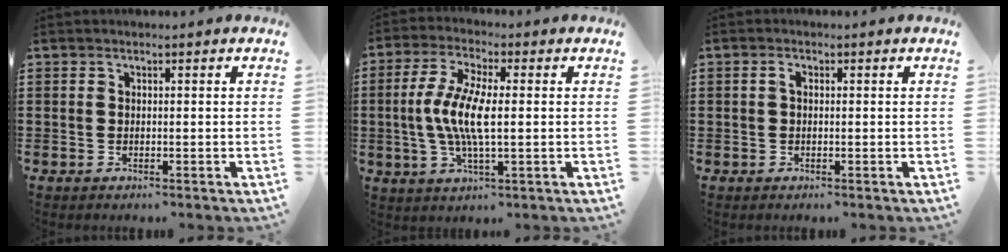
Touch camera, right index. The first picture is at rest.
{"total": 7.8, "force": [-0.4, 2.0, 7.5], "torque": [-0.160, -0.008, -0.014]}
{"total": 1.0, "force": [0.1, 0.5, 0.9], "torque": [-0.019, 0.003, 0.000]}